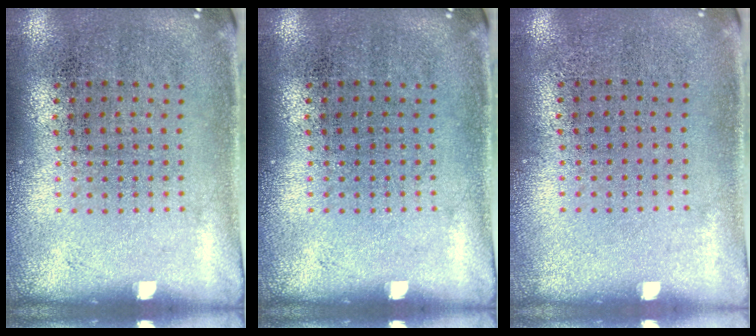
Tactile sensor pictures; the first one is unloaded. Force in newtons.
{"total": 0.0}
{"total": 0.0}